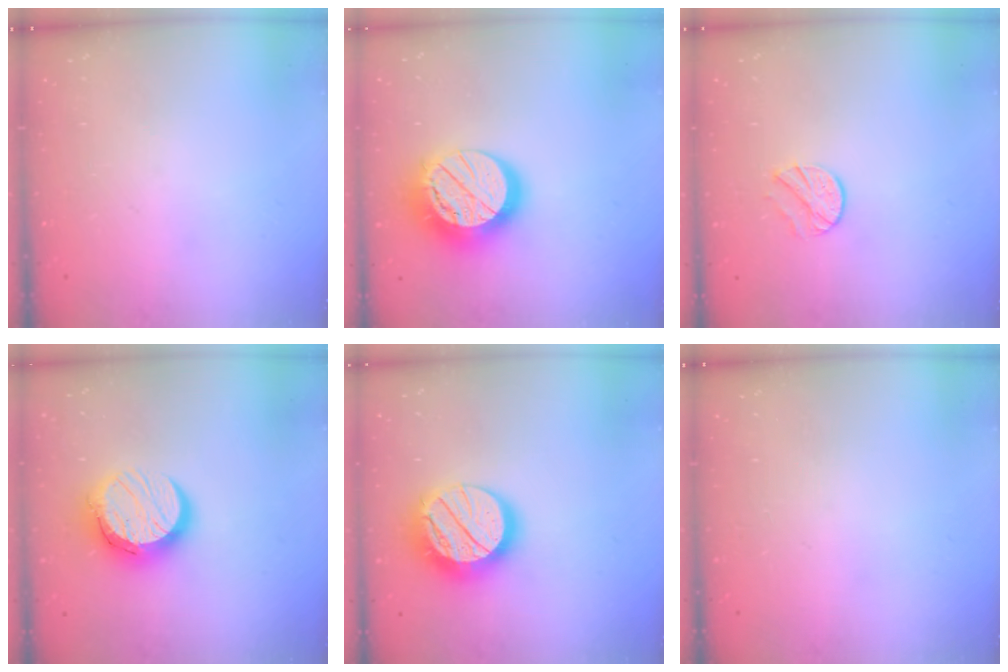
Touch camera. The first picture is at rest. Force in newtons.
{"total": 17.5, "press": 17.4, "slide": 1.3}
{"total": 7.5, "press": 7.4, "slide": 0.9}
{"total": 12.4, "press": 12.4, "slide": 0.9}
{"total": 19.2, "press": 19.1, "slide": 1.4}
{"total": 0.0}